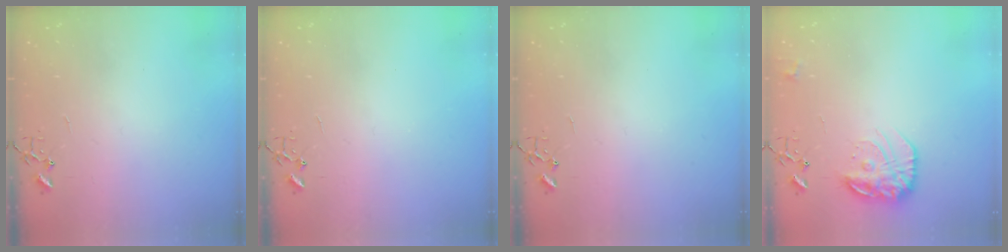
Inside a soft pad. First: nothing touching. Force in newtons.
{"total": 0.0}
{"total": 0.0}
{"total": 15.4, "press": 15.3, "slide": 1.0}